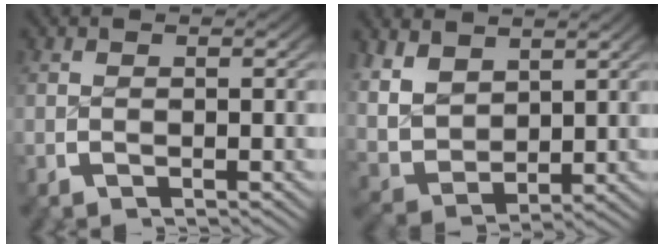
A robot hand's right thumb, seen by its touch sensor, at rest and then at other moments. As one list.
[{"total": 7.5, "force": [1.3, 5.8, 4.6], "torque": [-0.127, -0.034, 0.043]}]